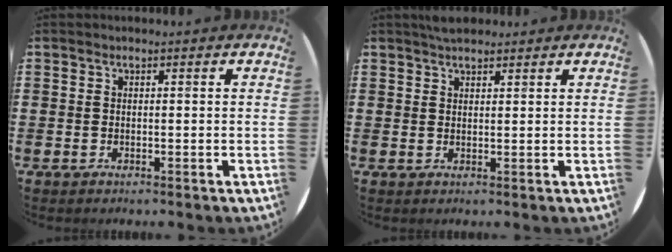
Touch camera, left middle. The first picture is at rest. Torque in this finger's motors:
{"motor_torque": [0.60, -0.58, 0.14, 0.07]}